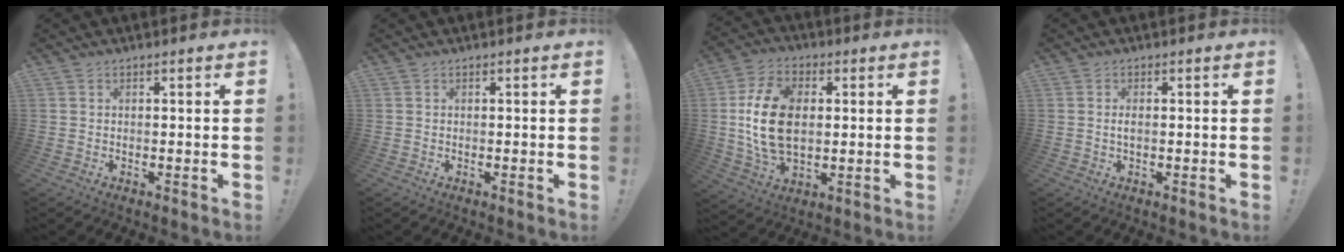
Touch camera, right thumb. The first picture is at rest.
{"total": 0.0}
{"total": 18.0, "force": [1.2, 11.7, 13.6], "torque": [-0.256, 0.006, 0.023]}
{"total": 1.4, "force": [-0.2, 0.4, 1.3], "torque": [-0.025, 0.001, -0.004]}